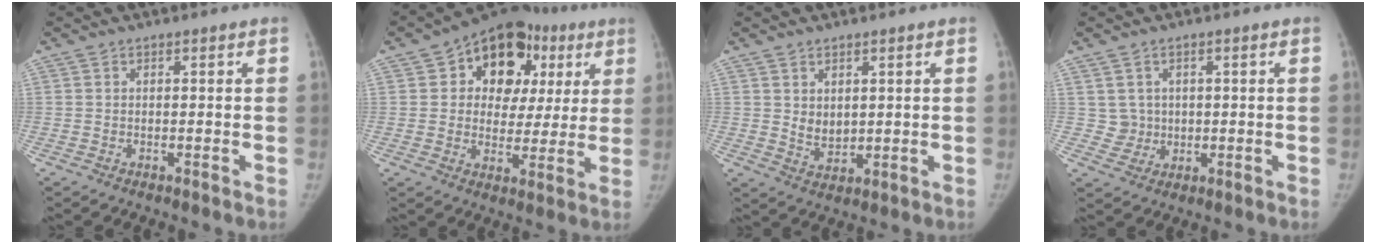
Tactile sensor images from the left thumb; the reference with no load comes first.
{"total": 18.4, "force": [6.9, 13.1, 11.0], "torque": [-0.093, 0.011, 0.098]}
{"total": 4.1, "force": [1.3, 2.9, 2.7], "torque": [-0.033, -0.017, 0.034]}
{"total": 3.9, "force": [0.8, 3.7, 0.9], "torque": [0.001, -0.003, 0.020]}